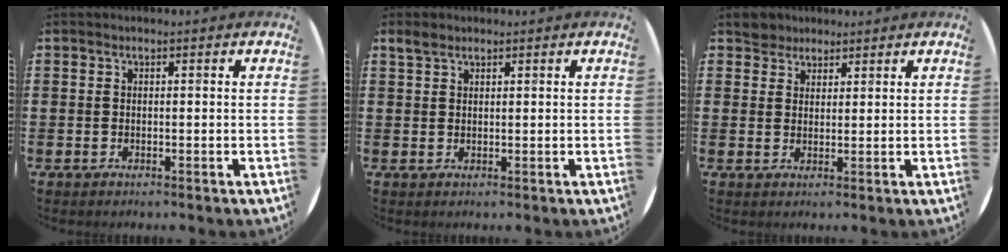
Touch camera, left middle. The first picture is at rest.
{"total": 1.8, "force": [1.5, 0.8, 0.6], "torque": [-0.005, 0.001, 0.026]}
{"total": 3.0, "force": [2.7, 1.4, -0.2], "torque": [0.005, 0.003, 0.052]}